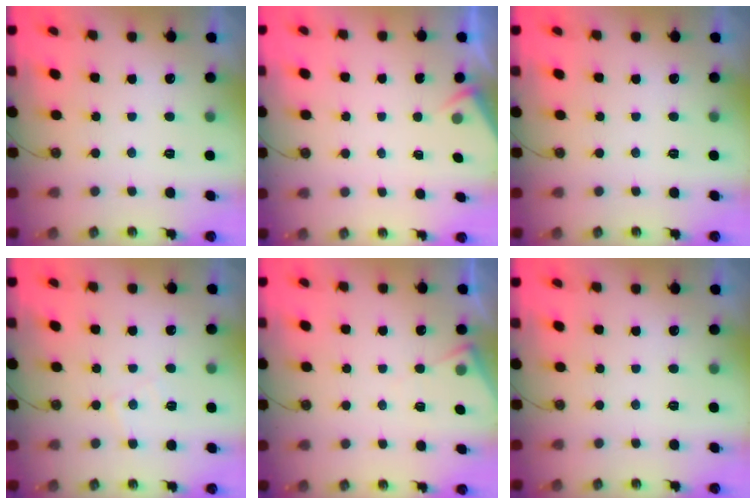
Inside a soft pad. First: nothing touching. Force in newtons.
{"total": 2.6, "press": 2.6, "slide": 0.4}
{"total": 0.0}
{"total": 5.7, "press": 5.6, "slide": 0.7}
{"total": 6.0, "press": 5.9, "slide": 0.8}
{"total": 0.0}